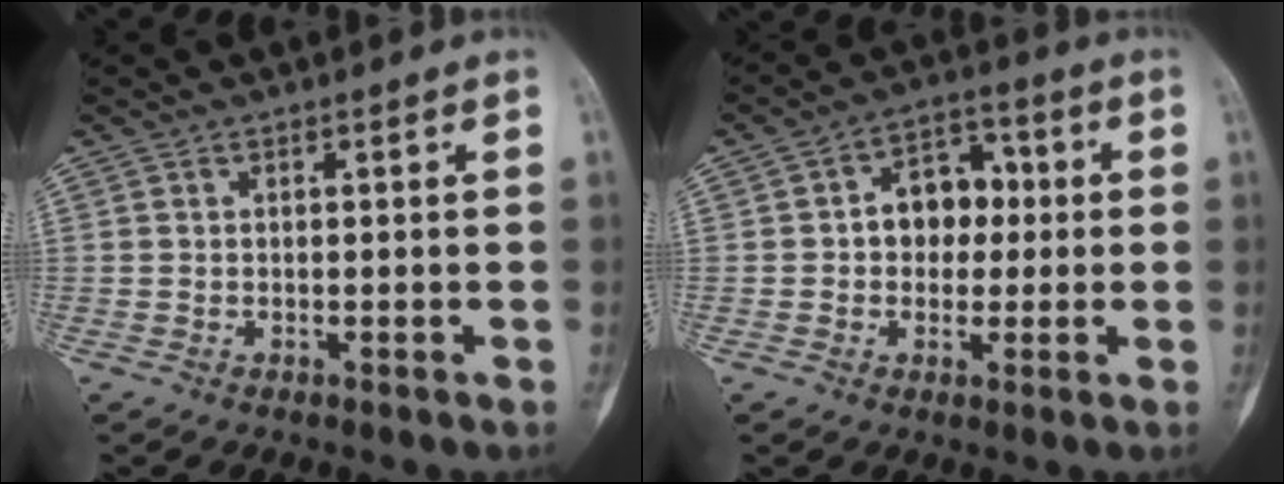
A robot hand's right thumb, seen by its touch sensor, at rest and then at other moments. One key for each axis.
{"total": 9.0, "fx": 0.5, "fy": 6.7, "fz": 5.9, "tx": -0.048, "ty": 0.024, "tz": 0.001}